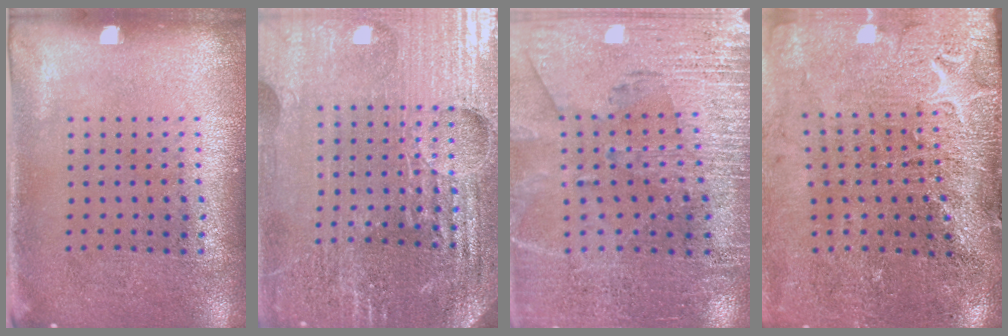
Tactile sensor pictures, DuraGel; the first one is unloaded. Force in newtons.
{"total": 5.5, "press": 5.0, "slide": 2.4}
{"total": 3.0, "press": 2.9, "slide": 0.6}
{"total": 3.5, "press": 3.4, "slide": 0.8}